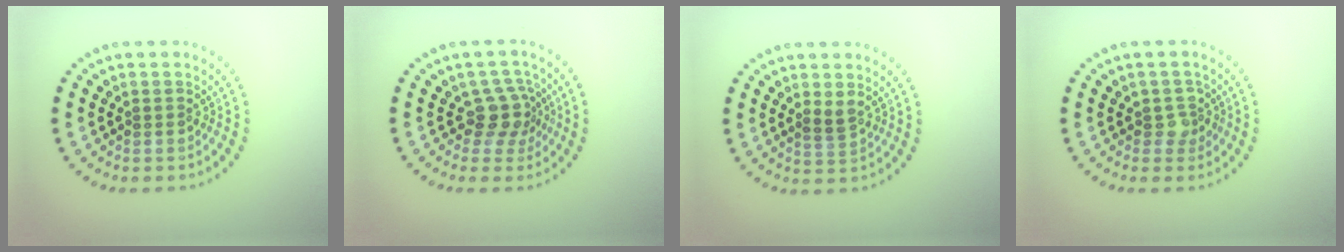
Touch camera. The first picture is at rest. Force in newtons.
{"total": 2.7, "press": 2.0, "slide": 1.8}
{"total": 1.1, "press": 1.0, "slide": 0.5}
{"total": 1.7, "press": 1.4, "slide": 0.8}